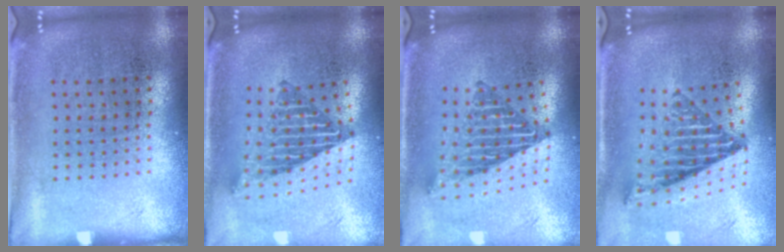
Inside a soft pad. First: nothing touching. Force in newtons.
{"total": 2.2, "press": 1.6, "slide": 1.6}
{"total": 2.1, "press": 1.6, "slide": 1.4}
{"total": 1.7, "press": 1.4, "slide": 1.1}